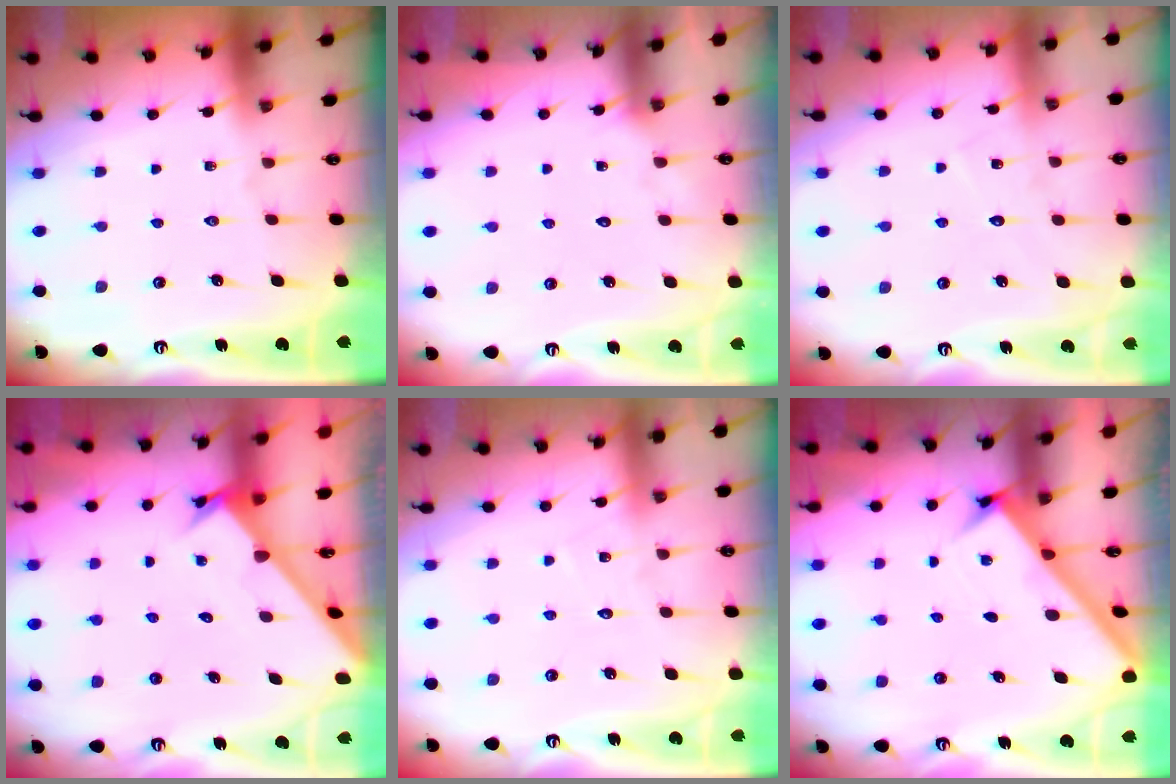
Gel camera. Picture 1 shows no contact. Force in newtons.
{"total": 1.9, "press": 1.9, "slide": 0.1}
{"total": 6.0, "press": 6.0, "slide": 0.3}
{"total": 2.4, "press": 2.4, "slide": 0.1}
{"total": 4.4, "press": 4.4, "slide": 0.5}
{"total": 2.7, "press": 2.7, "slide": 0.4}